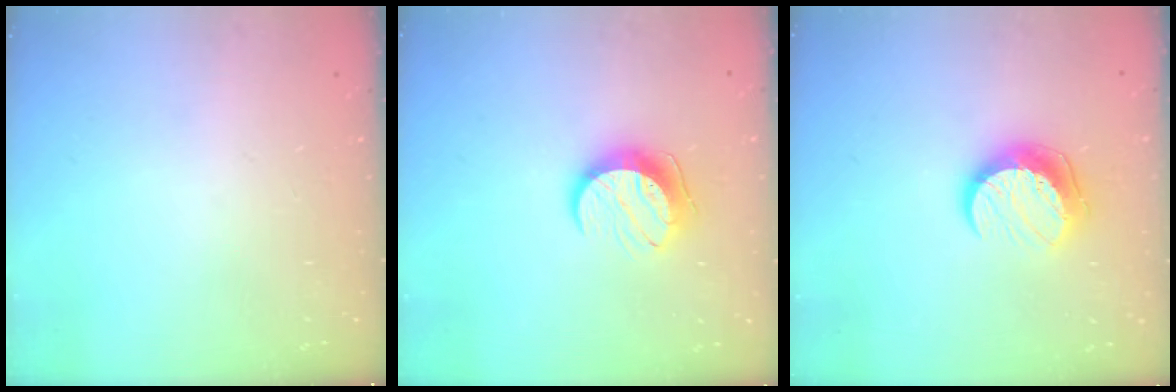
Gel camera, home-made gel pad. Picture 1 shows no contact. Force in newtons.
{"total": 10.1, "press": 10.1, "slide": 0.1}
{"total": 10.7, "press": 10.7, "slide": 0.7}